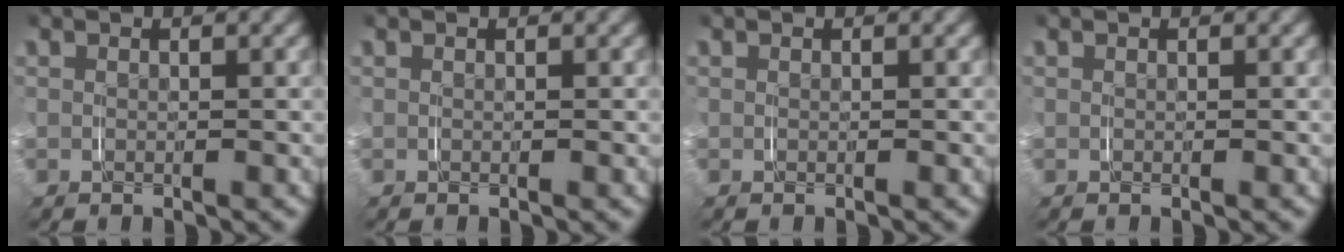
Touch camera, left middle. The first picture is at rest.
{"total": 0.0}
{"total": 0.0}
{"total": 0.0}